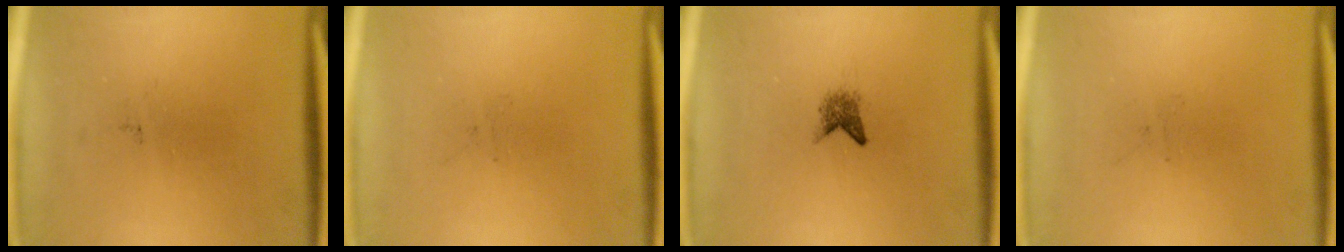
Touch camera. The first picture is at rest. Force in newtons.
{"total": 0.0}
{"total": 1.8}
{"total": 0.0}